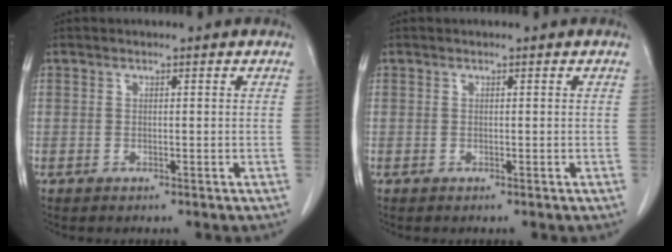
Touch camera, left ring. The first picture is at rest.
{"total": 0.0}